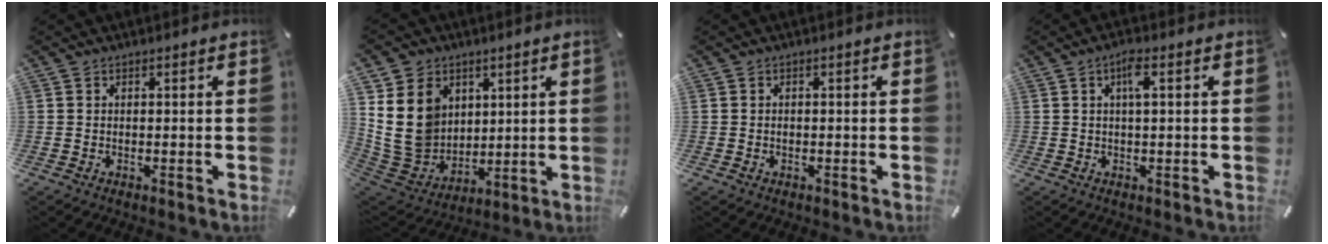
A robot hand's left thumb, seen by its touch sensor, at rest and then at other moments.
{"total": 15.7, "force": [4.2, 13.3, 7.2], "torque": [-0.162, -0.022, 0.083]}
{"total": 0.9, "force": [-0.2, 0.7, 0.4], "torque": [-0.007, 0.004, -0.006]}
{"total": 3.7, "force": [0.9, 0.8, 3.4], "torque": [-0.070, 0.006, 0.013]}